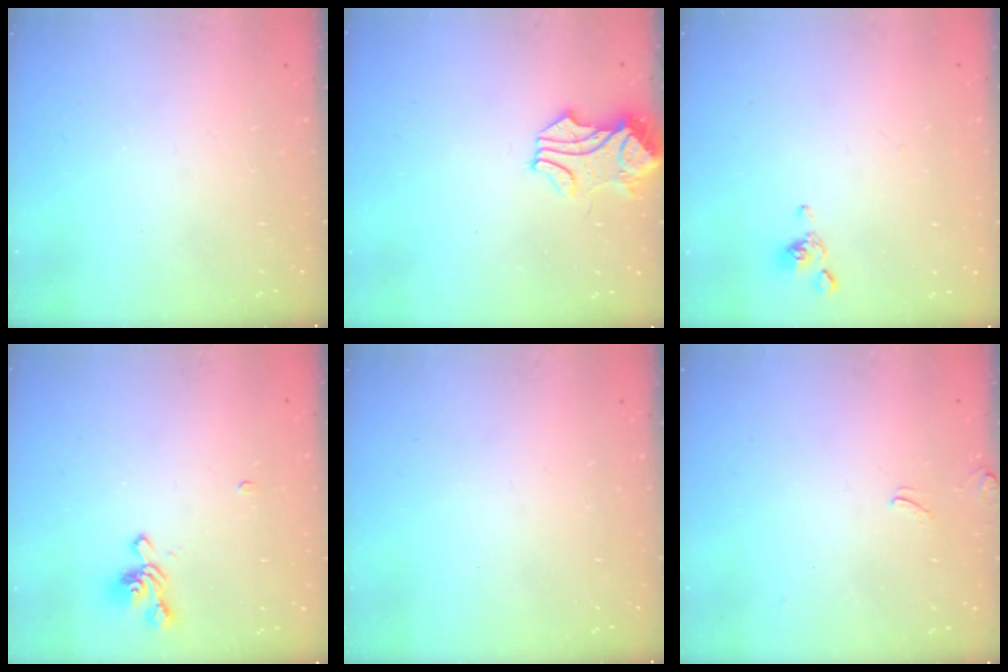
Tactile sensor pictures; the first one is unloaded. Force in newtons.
{"total": 1.9, "press": 1.8, "slide": 0.8}
{"total": 2.2, "press": 2.2, "slide": 0.2}
{"total": 1.2, "press": 0.6, "slide": 1.0}
{"total": 0.0}
{"total": 3.2, "press": 3.2, "slide": 0.5}